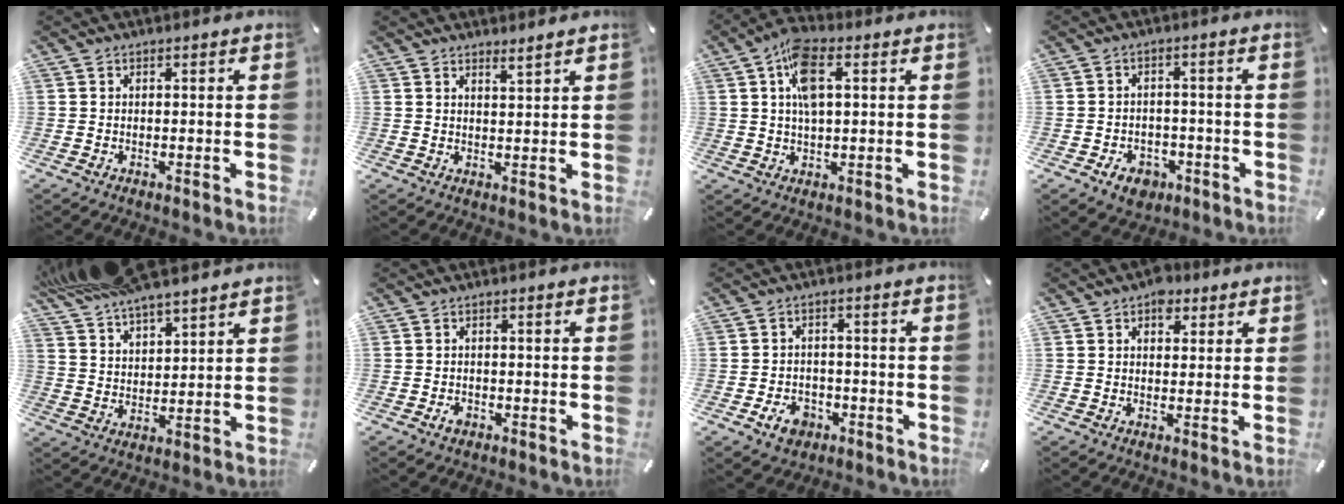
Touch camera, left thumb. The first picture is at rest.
{"total": 2.2, "force": [2.2, -0.2, 0.3], "torque": [-0.010, -0.014, 0.041]}
{"total": 8.7, "force": [2.2, 4.0, 7.4], "torque": [-0.151, 0.002, 0.034]}
{"total": 6.0, "force": [-2.9, 4.4, 2.7], "torque": [-0.044, 0.012, -0.053]}
{"total": 11.7, "force": [10.6, 2.8, 3.9], "torque": [-0.112, -0.050, 0.202]}
{"total": 1.7, "force": [-0.7, 1.2, 1.0], "torque": [-0.018, 0.004, -0.014]}
{"total": 5.8, "force": [-2.6, 4.4, 2.7], "torque": [-0.061, 0.011, -0.049]}
{"total": 4.4, "force": [2.4, 3.2, 2.1], "torque": [-0.007, -0.006, 0.035]}